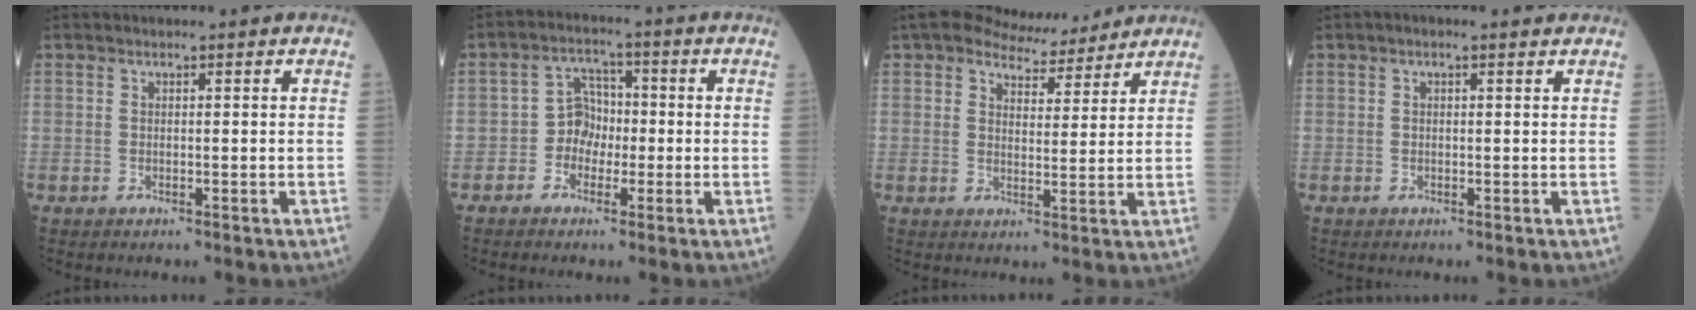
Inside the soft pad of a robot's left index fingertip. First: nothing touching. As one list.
[{"total": 4.4, "force": [-1.2, 3.7, 2.1], "torque": [-0.035, 0.011, -0.030]}, {"total": 7.8, "force": [7.0, 2.7, 2.3], "torque": [-0.039, 0.015, 0.105]}, {"total": 1.5, "force": [0.9, 0.3, 1.1], "torque": [-0.026, 0.014, 0.010]}]